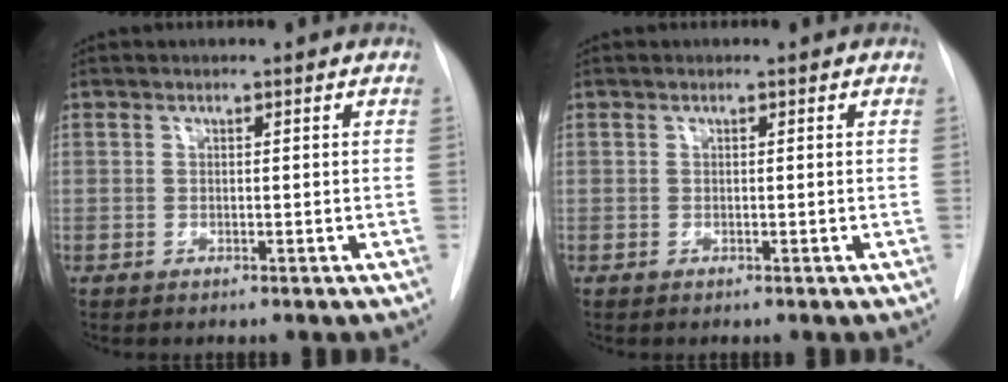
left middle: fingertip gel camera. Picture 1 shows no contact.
{"total": 0.0}